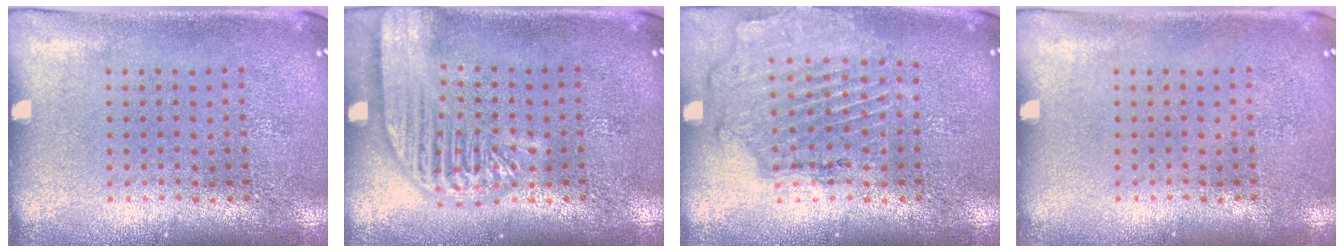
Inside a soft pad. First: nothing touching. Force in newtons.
{"total": 3.7, "press": 3.7, "slide": 0.4}
{"total": 1.6, "press": 1.6, "slide": 0.4}
{"total": 0.0}